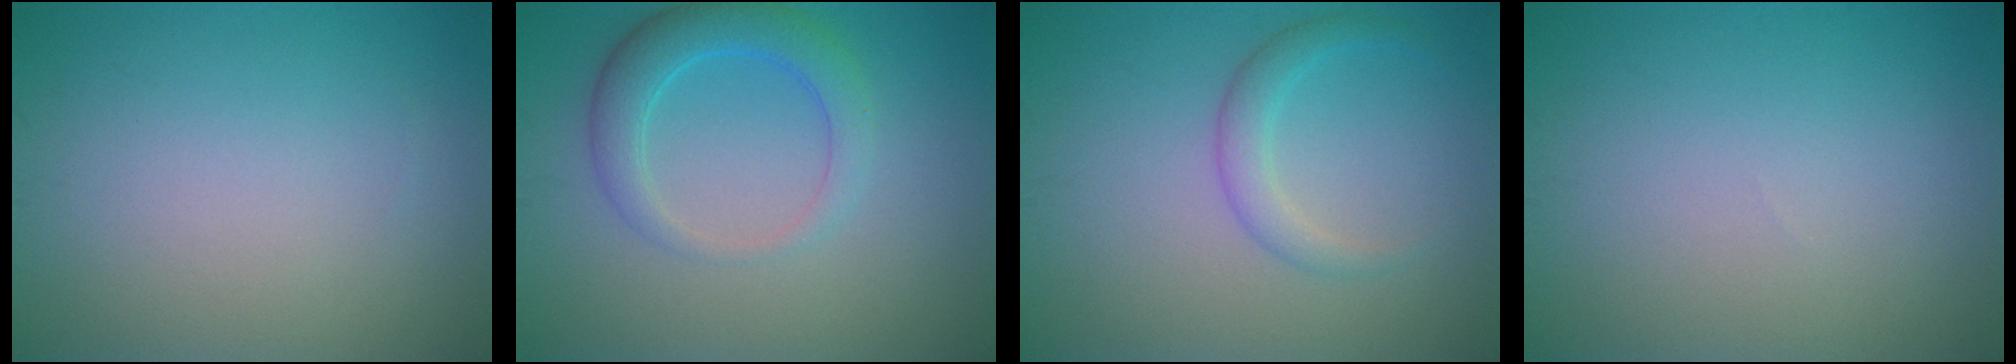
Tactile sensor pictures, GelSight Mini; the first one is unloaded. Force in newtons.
{"total": 3.8, "press": 3.7, "slide": 0.2}
{"total": 2.1, "press": 2.1, "slide": 0.1}
{"total": 0.0}